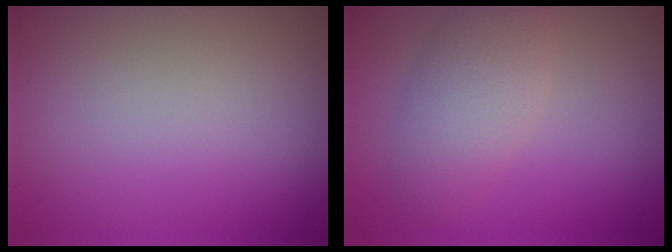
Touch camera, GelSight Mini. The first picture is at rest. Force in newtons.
{"total": 3.8, "press": 3.8, "slide": 0.1}